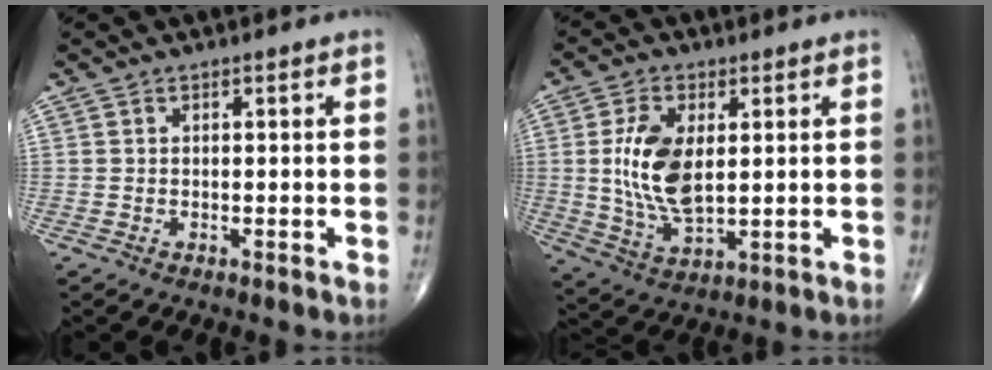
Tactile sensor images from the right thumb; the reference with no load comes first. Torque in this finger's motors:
{"motor_torque": [-0.43, 0.93, 1.12, 0.23, 0.13]}